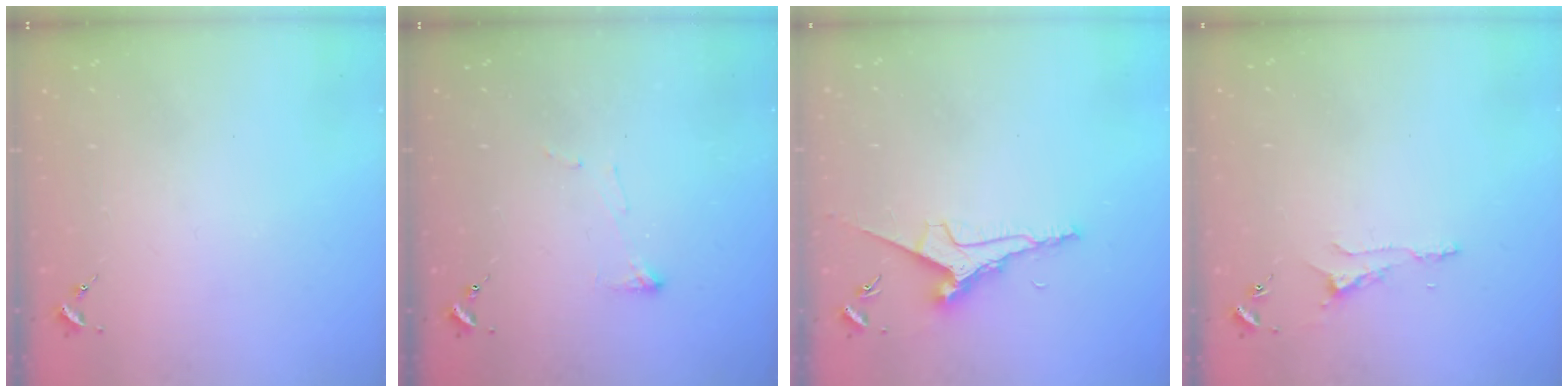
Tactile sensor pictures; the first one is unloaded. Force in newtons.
{"total": 4.6, "press": 4.6, "slide": 0.4}
{"total": 9.0, "press": 9.0, "slide": 0.8}
{"total": 5.3, "press": 5.2, "slide": 0.5}